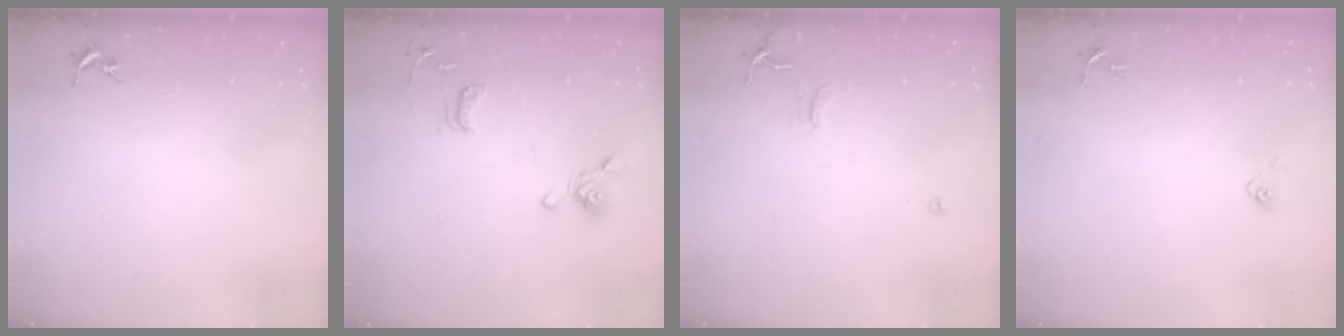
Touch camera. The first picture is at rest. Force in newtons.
{"total": 12.3, "press": 12.2, "slide": 1.8}
{"total": 7.2, "press": 7.2, "slide": 0.8}
{"total": 3.6, "press": 2.9, "slide": 2.0}